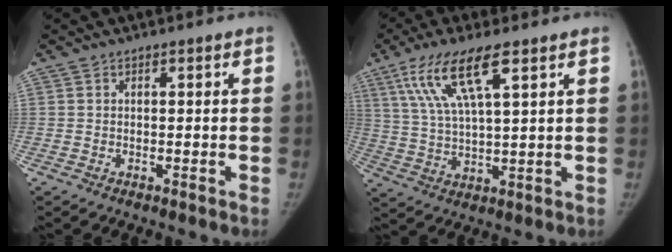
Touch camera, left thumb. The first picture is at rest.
{"total": 12.1, "force": [6.2, 2.8, 10.0], "torque": [-0.212, -0.014, 0.124]}